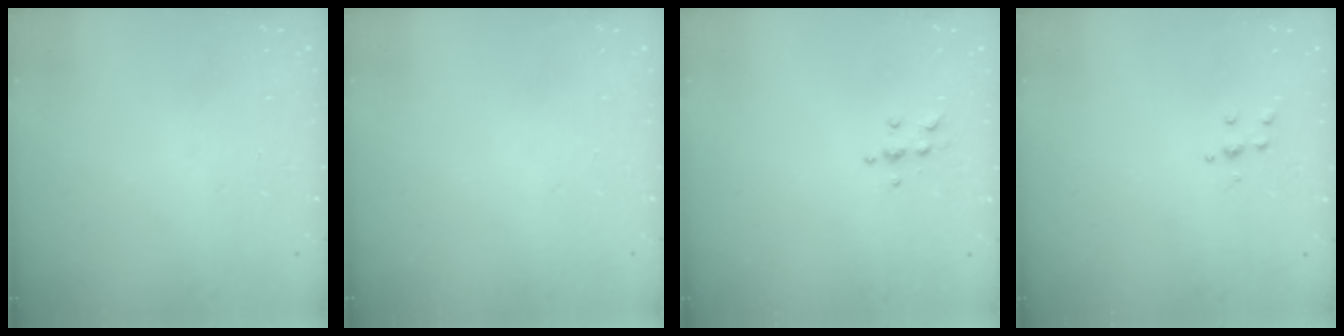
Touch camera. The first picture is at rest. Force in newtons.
{"total": 0.0}
{"total": 5.6, "press": 5.6, "slide": 0.7}
{"total": 3.6, "press": 3.6, "slide": 0.3}